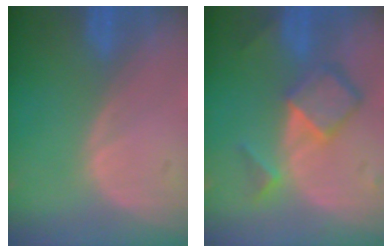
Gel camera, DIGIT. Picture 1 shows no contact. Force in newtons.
{"total": 6.8, "press": 5.8, "slide": 3.6}